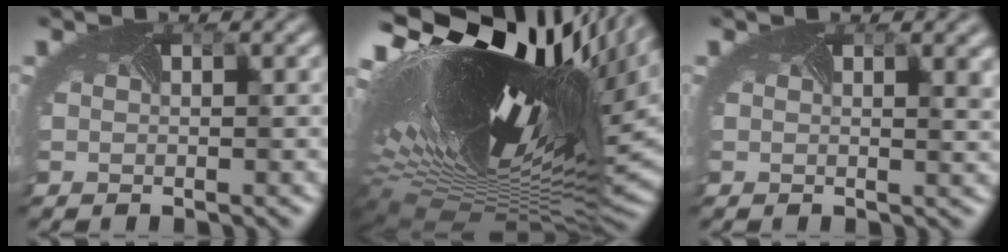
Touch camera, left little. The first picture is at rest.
{"total": 19.0, "force": [5.0, 9.2, 15.9], "torque": [-0.318, -0.017, 0.126]}
{"total": 3.0, "force": [1.0, 1.2, 2.5], "torque": [-0.012, -0.001, 0.014]}